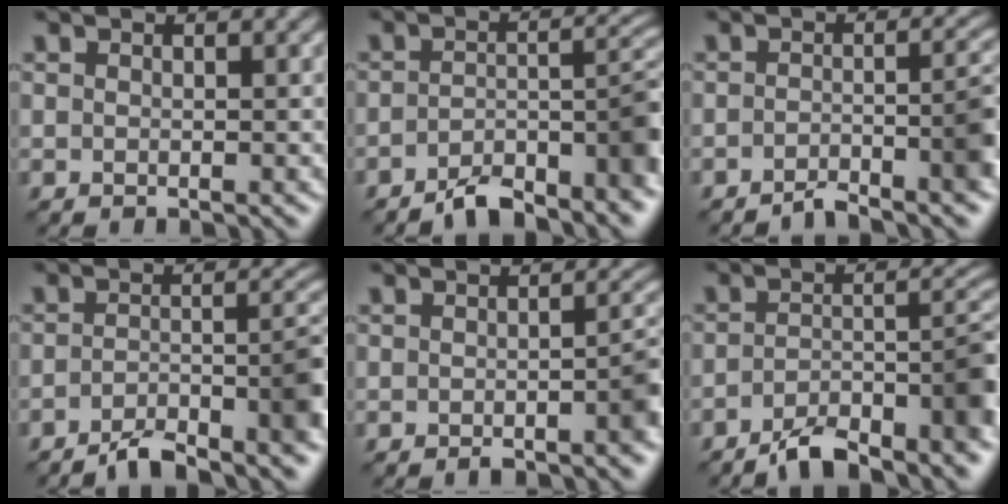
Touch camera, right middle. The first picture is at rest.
{"total": 6.9, "force": [-4.6, 2.0, 4.8], "torque": [-0.067, 0.009, -0.080]}
{"total": 4.8, "force": [-2.9, 1.1, 3.7], "torque": [-0.043, 0.007, -0.052]}
{"total": 6.2, "force": [-4.0, 1.5, 4.5], "torque": [-0.060, 0.008, -0.071]}
{"total": 3.0, "force": [-1.6, 0.7, 2.4], "torque": [-0.033, 0.005, -0.028]}
{"total": 8.1, "force": [-5.3, 2.2, 5.7], "torque": [-0.080, 0.007, -0.093]}